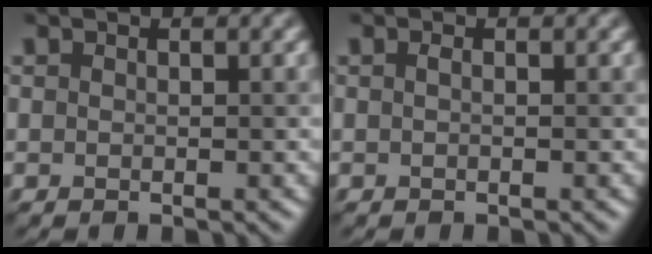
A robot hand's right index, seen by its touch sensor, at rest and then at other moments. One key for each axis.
{"total": 0.0}